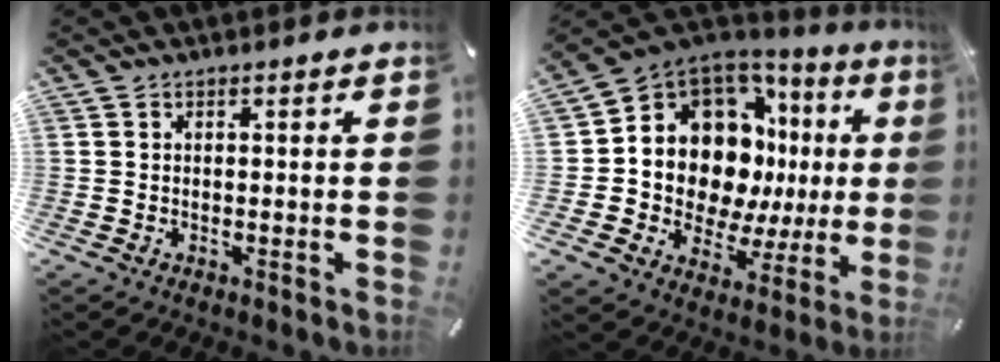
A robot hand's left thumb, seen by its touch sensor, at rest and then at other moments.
{"total": 14.2, "force": [3.8, 10.9, 8.3], "torque": [-0.150, -0.061, 0.073]}